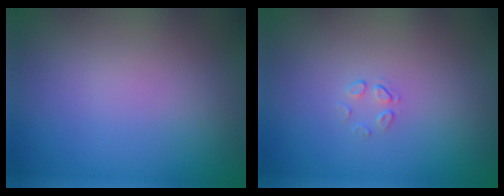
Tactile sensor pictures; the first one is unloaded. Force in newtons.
{"total": 0.7, "press": 0.4, "slide": 0.6}